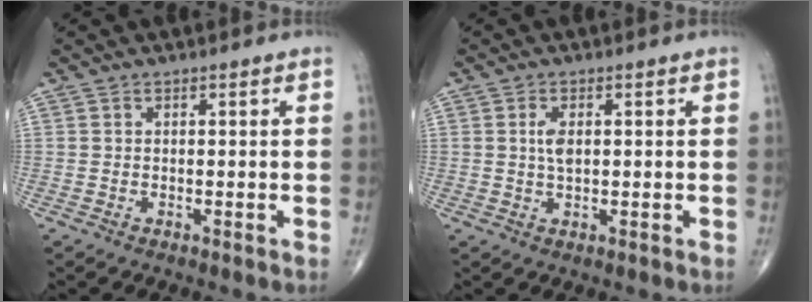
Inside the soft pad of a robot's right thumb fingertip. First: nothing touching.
{"total": 2.8, "force": [0.6, 1.3, 2.4], "torque": [-0.045, -0.003, 0.010]}